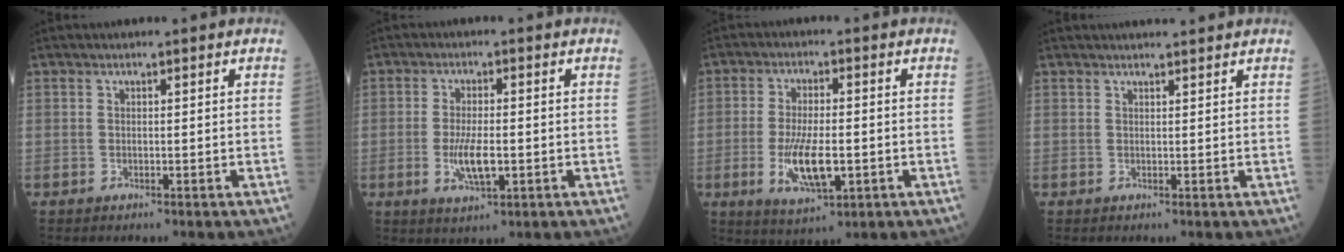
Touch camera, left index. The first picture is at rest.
{"total": 5.5, "force": [-1.3, 1.6, 5.1], "torque": [-0.106, -0.008, -0.020]}
{"total": 8.5, "force": [-2.2, 2.8, 7.8], "torque": [-0.156, -0.014, -0.032]}
{"total": 3.1, "force": [3.0, -0.1, 0.9], "torque": [-0.011, 0.016, 0.039]}